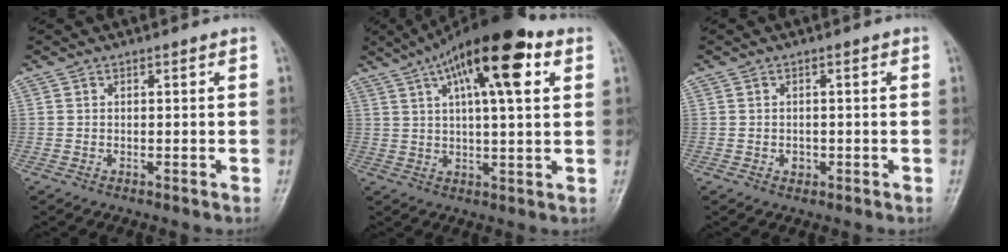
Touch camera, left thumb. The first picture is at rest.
{"total": 17.5, "force": [7.6, 5.3, 14.9], "torque": [-0.224, 0.008, 0.114]}
{"total": 1.4, "force": [-0.4, 1.2, 0.7], "torque": [-0.003, 0.003, -0.005]}